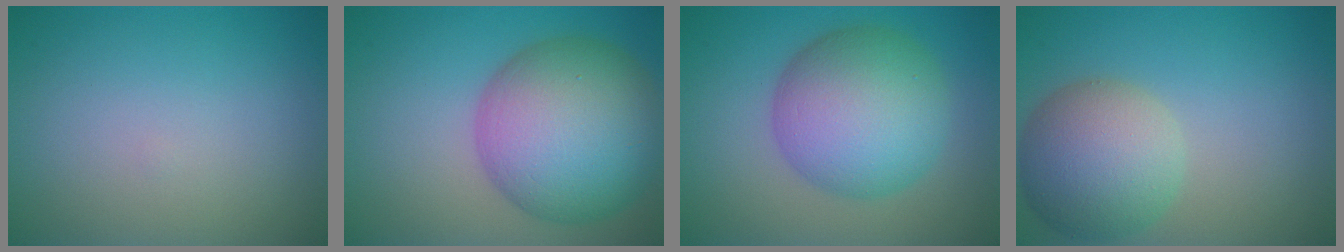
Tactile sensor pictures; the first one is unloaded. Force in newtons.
{"total": 12.4, "press": 12.4, "slide": 0.4}
{"total": 9.6, "press": 9.6, "slide": 0.3}
{"total": 6.9, "press": 6.9, "slide": 0.2}